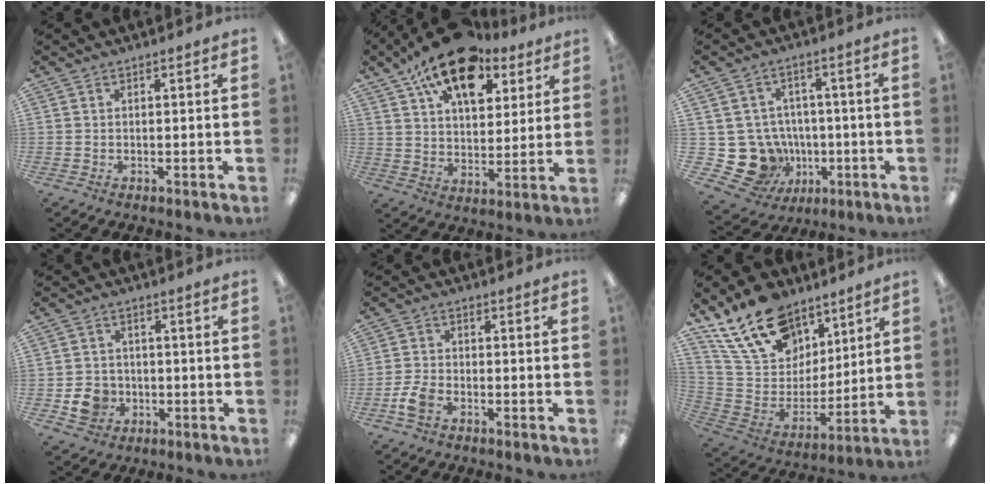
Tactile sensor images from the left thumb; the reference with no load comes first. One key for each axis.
{"total": 18.0, "fx": 11.4, "fy": 9.3, "fz": 10.3, "tx": -0.165, "ty": -0.053, "tz": 0.198}
{"total": 11.9, "fx": -2.9, "fy": 11.0, "fz": 3.4, "tx": -0.096, "ty": 0.010, "tz": -0.032}
{"total": 6.4, "fx": -1.8, "fy": 5.6, "fz": 2.6, "tx": -0.057, "ty": 0.009, "tz": -0.031}
{"total": 4.3, "fx": -2.4, "fy": 2.4, "fz": 2.7, "tx": -0.058, "ty": 0.007, "tz": -0.046}
{"total": 20.7, "fx": 14.2, "fy": 12.3, "fz": 8.6, "tx": -0.170, "ty": -0.076, "tz": 0.266}